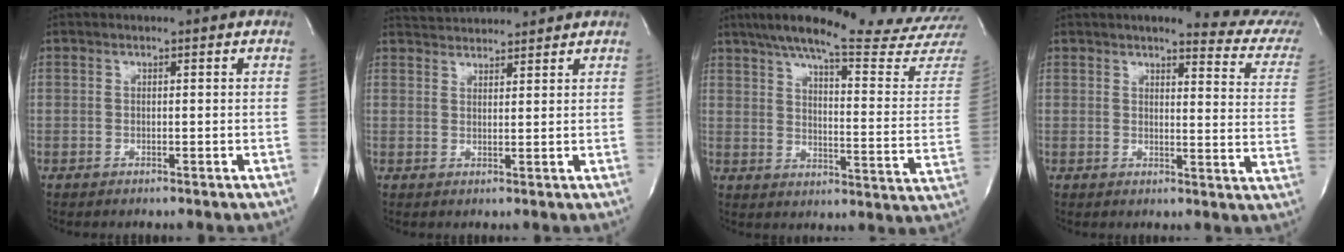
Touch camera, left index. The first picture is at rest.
{"total": 5.2, "force": [5.1, 0.3, 0.6], "torque": [-0.018, 0.029, 0.083]}
{"total": 26.6, "force": [23.6, -0.3, 12.1], "torque": [-0.190, -0.083, 0.300]}
{"total": 12.0, "force": [10.8, 1.3, 5.2], "torque": [-0.049, -0.042, 0.100]}